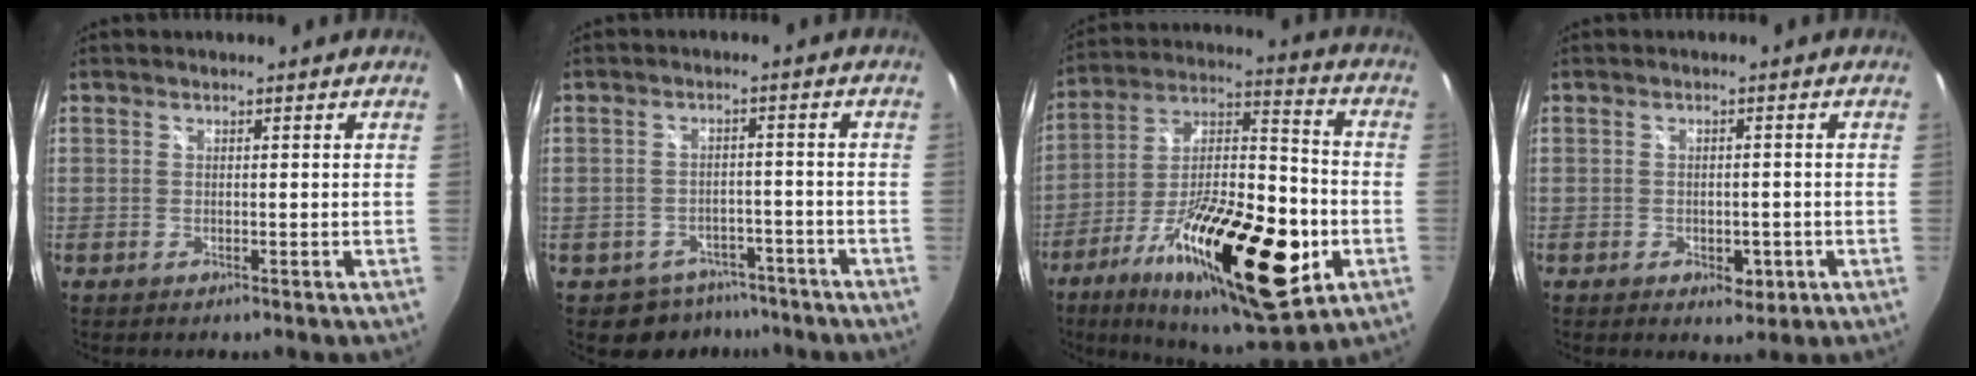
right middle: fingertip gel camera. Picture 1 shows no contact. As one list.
[{"total": 6.7, "force": [-5.0, 4.4, 1.0], "torque": [-0.023, 0.019, -0.058]}, {"total": 28.8, "force": [-11.5, 9.4, 24.7], "torque": [-0.421, -0.028, -0.181]}, {"total": 3.8, "force": [-1.5, 2.5, 2.5], "torque": [-0.042, -0.004, -0.014]}]